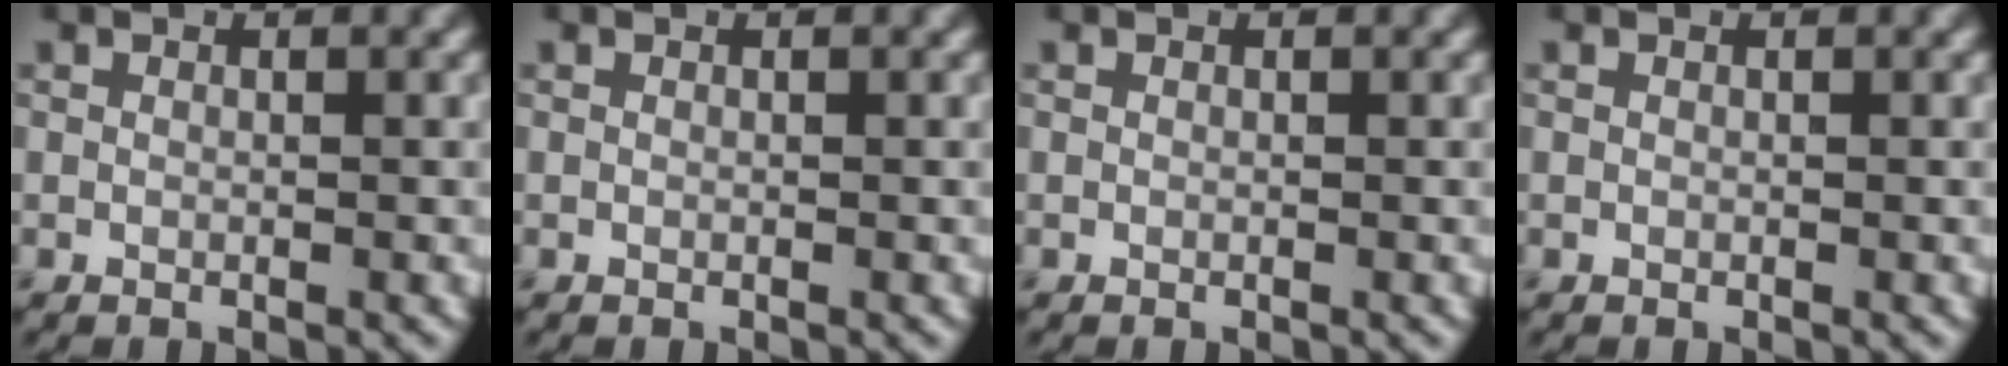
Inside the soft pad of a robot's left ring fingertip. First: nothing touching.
{"total": 0.0}
{"total": 0.0}
{"total": 0.0}